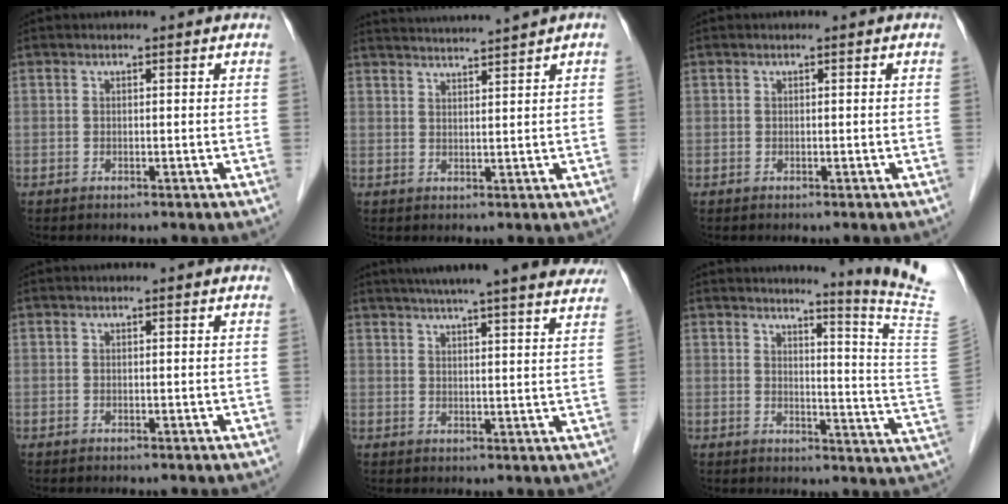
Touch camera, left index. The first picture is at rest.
{"total": 6.7, "force": [6.1, -1.9, 1.8], "torque": [-0.029, 0.009, 0.096]}
{"total": 0.0}
{"total": 0.0}
{"total": 22.7, "force": [19.9, 1.3, 11.0], "torque": [-0.166, 0.006, 0.245]}
{"total": 12.5, "force": [10.8, -4.6, 4.2], "torque": [-0.071, -0.125, 0.118]}